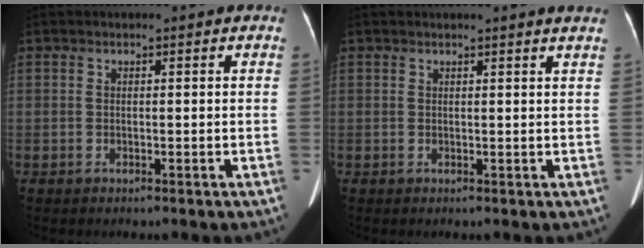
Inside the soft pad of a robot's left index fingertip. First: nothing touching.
{"total": 2.9, "force": [2.6, -0.6, 1.1], "torque": [-0.019, -0.002, 0.020]}